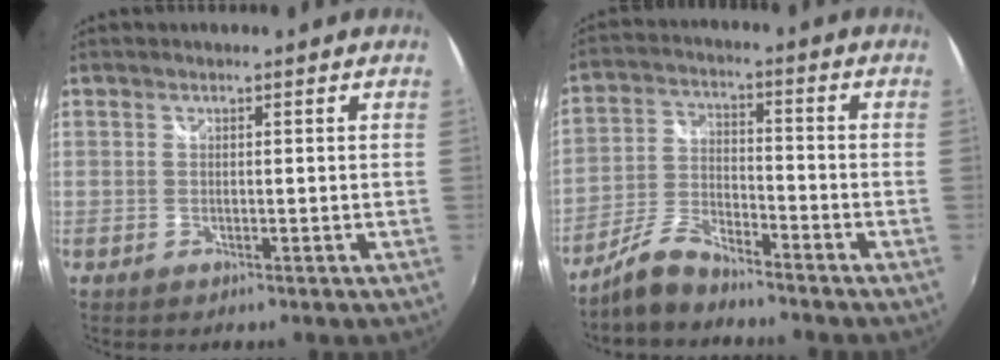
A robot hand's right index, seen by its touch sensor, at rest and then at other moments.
{"total": 7.2, "force": [-6.3, 1.5, 3.1], "torque": [-0.072, 0.010, -0.126]}